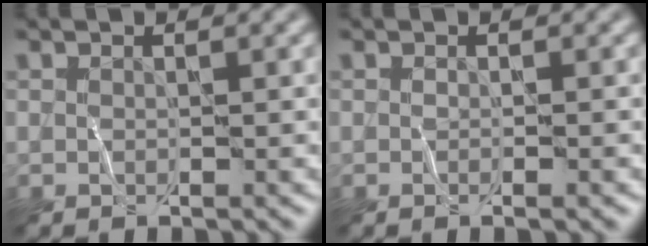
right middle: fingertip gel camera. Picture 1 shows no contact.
{"total": 0.6, "force": [-0.3, -0.1, 0.6], "torque": [-0.008, 0.000, -0.004]}